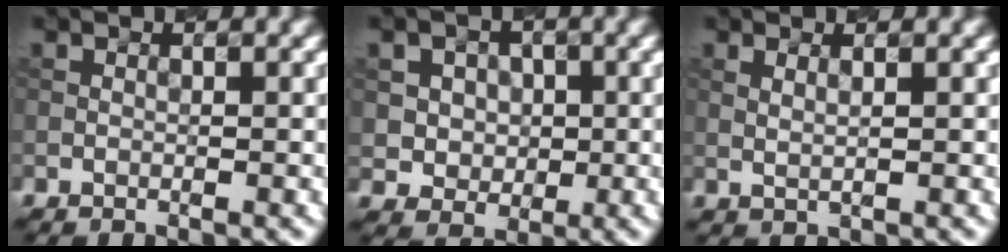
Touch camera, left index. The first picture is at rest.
{"total": 4.5, "force": [1.1, 3.9, 1.8], "torque": [-0.026, 0.008, 0.014]}
{"total": 1.1, "force": [0.6, 0.3, 0.9], "torque": [-0.017, -0.002, 0.008]}